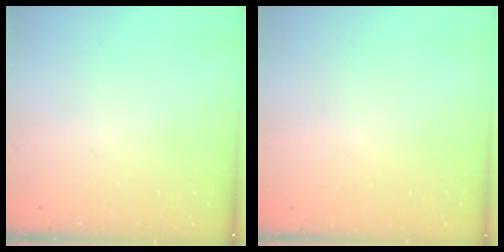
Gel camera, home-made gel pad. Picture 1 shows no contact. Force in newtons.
{"total": 0.0}